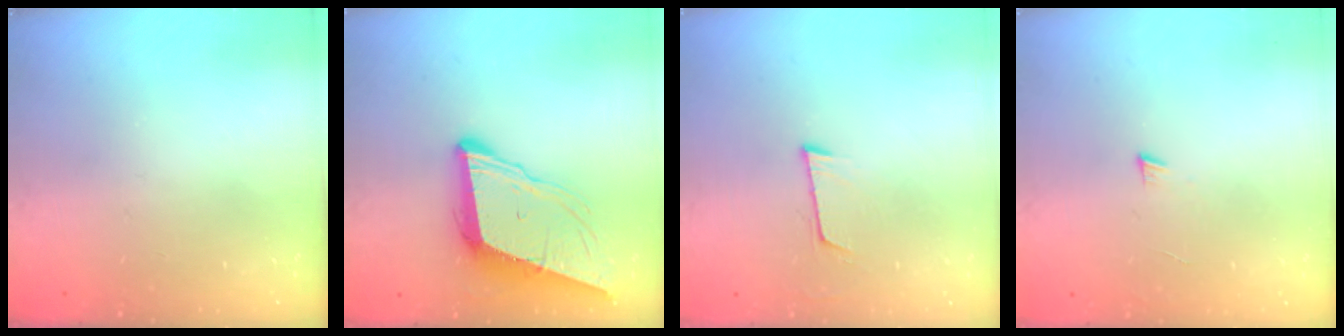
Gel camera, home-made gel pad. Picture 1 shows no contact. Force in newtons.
{"total": 10.5, "press": 9.9, "slide": 3.6}
{"total": 5.8, "press": 5.5, "slide": 1.9}
{"total": 3.1, "press": 3.1, "slide": 0.4}